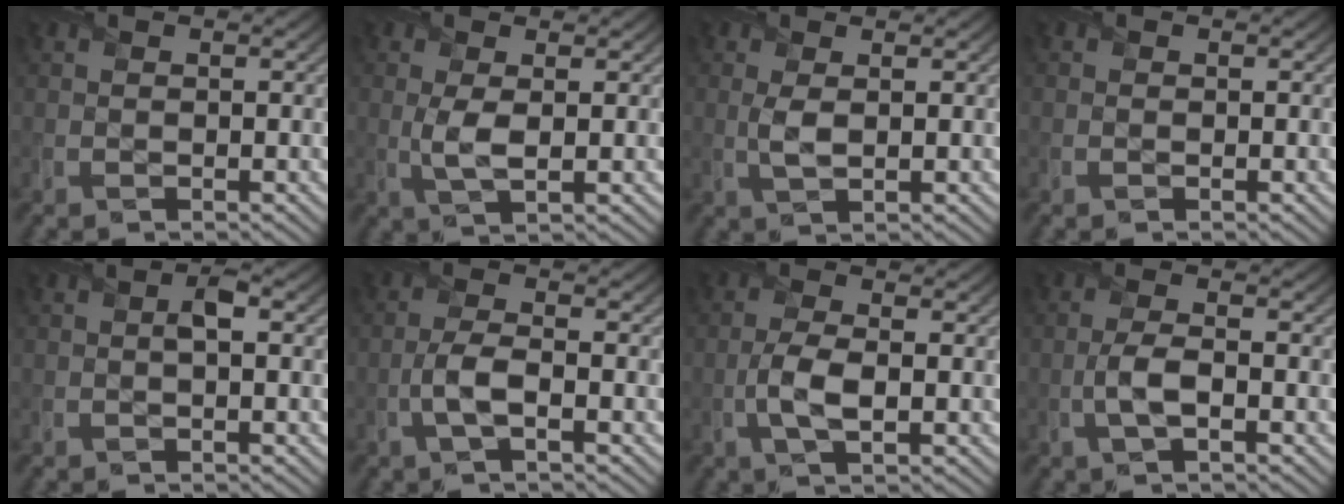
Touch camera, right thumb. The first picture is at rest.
{"total": 3.2, "force": [0.4, 1.3, 2.9], "torque": [-0.070, -0.002, 0.008]}
{"total": 2.4, "force": [0.5, 1.0, 2.1], "torque": [-0.056, 0.000, 0.010]}
{"total": 0.0}
{"total": 1.4, "force": [0.0, 0.5, 1.3], "torque": [-0.024, 0.007, -0.005]}
{"total": 3.9, "force": [-1.4, 1.2, 3.4], "torque": [-0.080, 0.004, -0.035]}
{"total": 4.3, "force": [-0.9, 1.6, 3.9], "torque": [-0.093, 0.000, -0.025]}
{"total": 3.5, "force": [-1.1, 1.2, 3.2], "torque": [-0.075, 0.000, -0.027]}